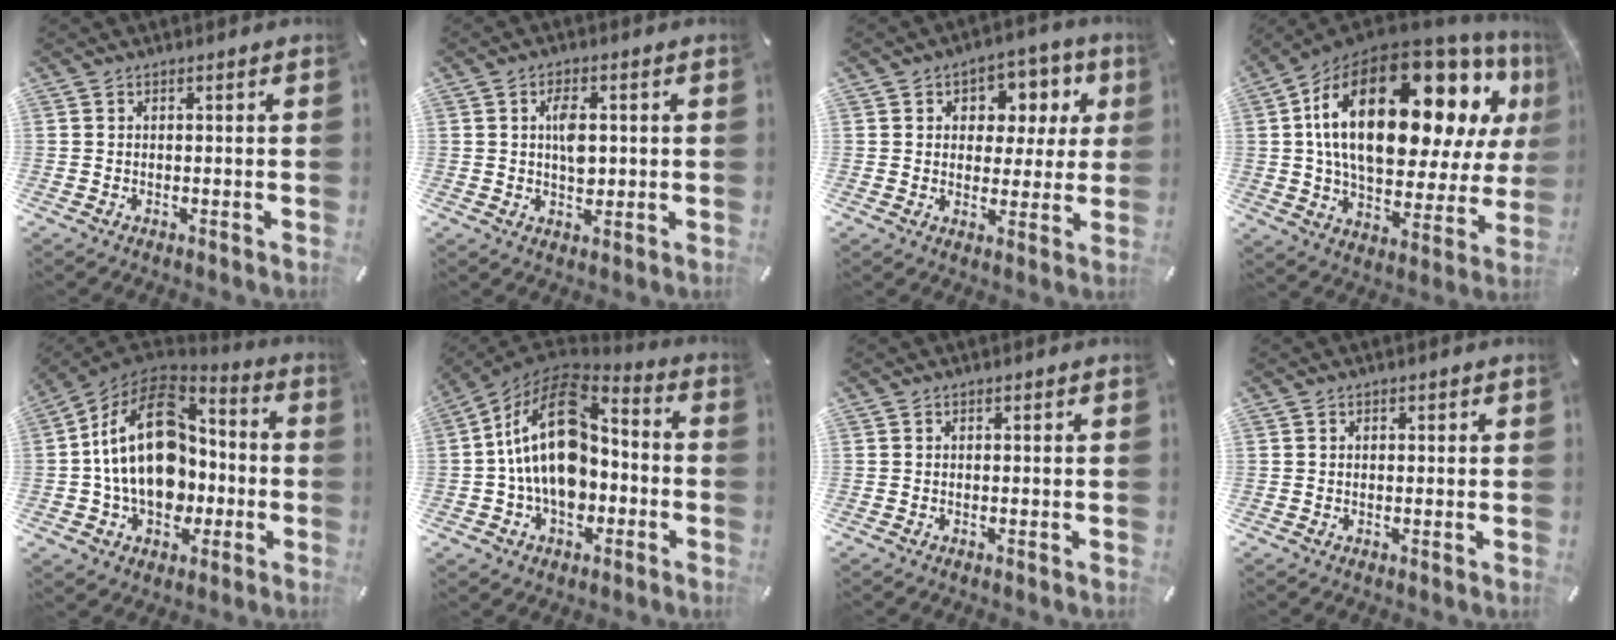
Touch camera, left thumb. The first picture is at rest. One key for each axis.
{"total": 5.7, "fx": 0.6, "fy": 3.4, "fz": 4.5, "tx": -0.074, "ty": -0.004, "tz": 0.003}
{"total": 8.9, "fx": 2.5, "fy": 7.3, "fz": 4.4, "tx": -0.053, "ty": -0.014, "tz": 0.039}
{"total": 29.4, "fx": 10.8, "fy": 14.4, "fz": 23.3, "tx": -0.407, "ty": -0.065, "tz": 0.175}
{"total": 21.7, "fx": -0.5, "fy": 15.7, "fz": 15.0, "tx": -0.286, "ty": 0.009, "tz": -0.008}
{"total": 19.8, "fx": -0.2, "fy": 13.8, "fz": 14.2, "tx": -0.265, "ty": -0.006, "tz": -0.005}
{"total": 0.0}
{"total": 0.6, "fx": 0.0, "fy": 0.4, "fz": 0.4, "tx": -0.009, "ty": 0.002, "tz": 0.000}